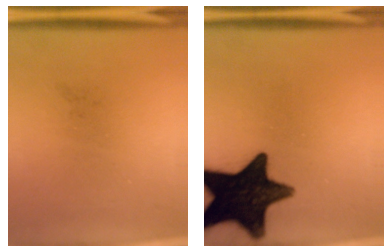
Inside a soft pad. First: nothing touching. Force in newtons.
{"total": 17.8}